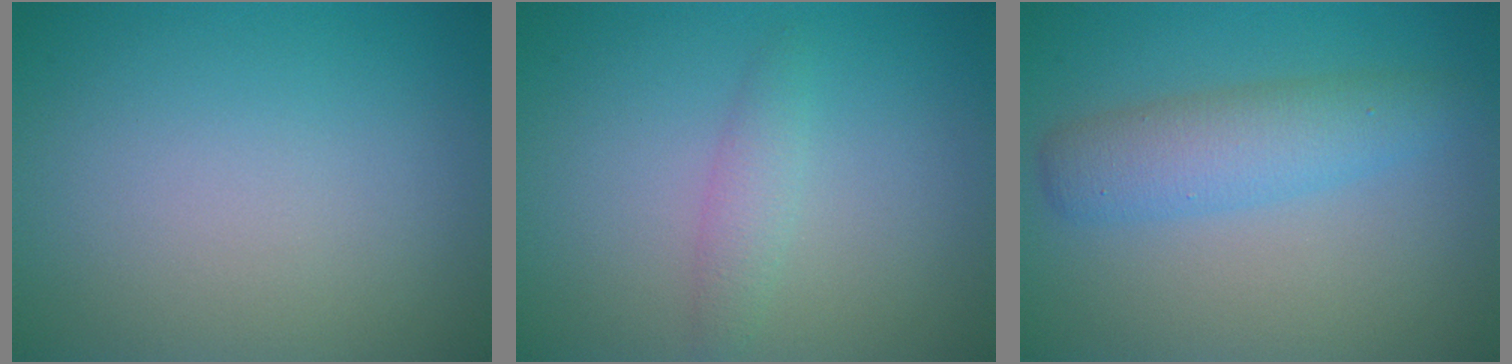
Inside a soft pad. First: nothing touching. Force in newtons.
{"total": 1.5, "press": 1.5, "slide": 0.0}
{"total": 3.9, "press": 3.9, "slide": 0.1}